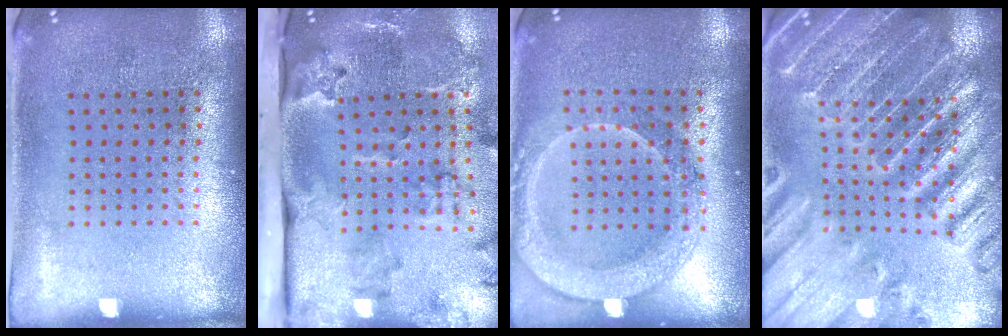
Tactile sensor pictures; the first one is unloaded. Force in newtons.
{"total": 4.0, "press": 2.7, "slide": 2.9}
{"total": 1.9, "press": 1.8, "slide": 0.6}
{"total": 4.0, "press": 3.8, "slide": 1.2}